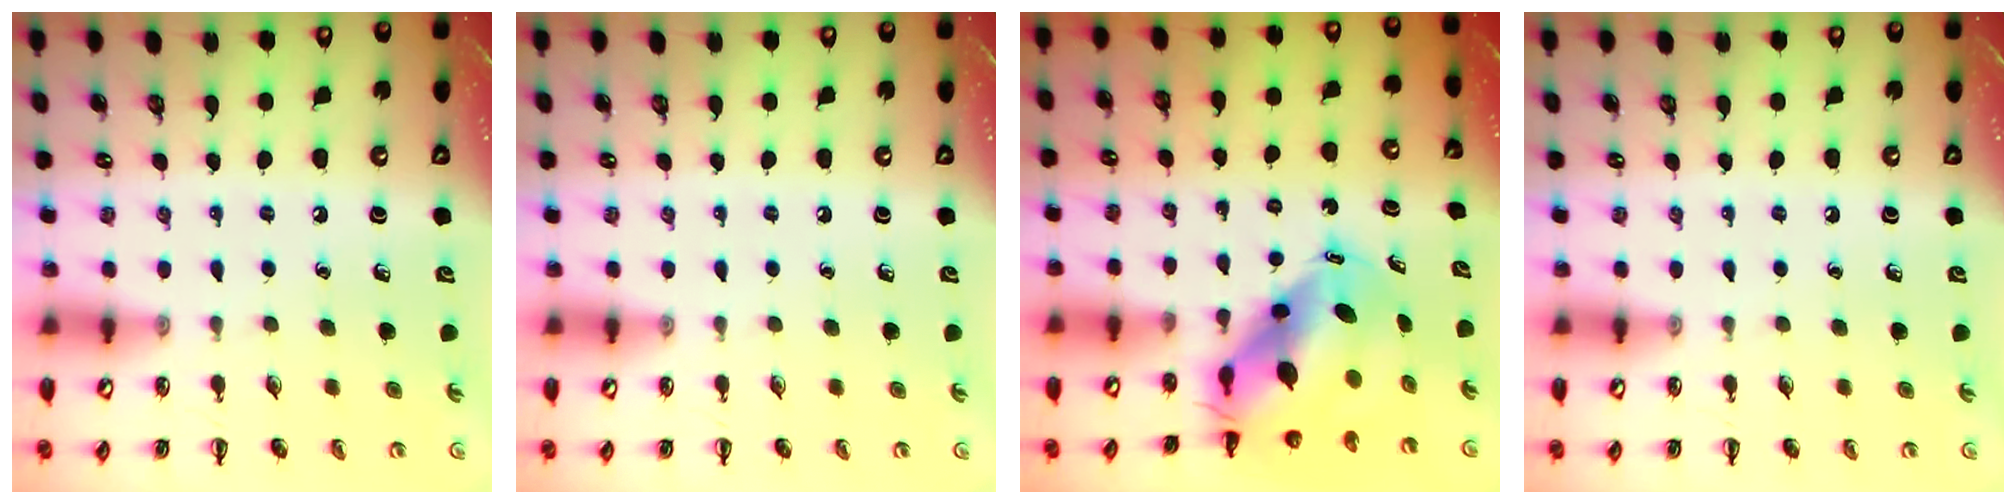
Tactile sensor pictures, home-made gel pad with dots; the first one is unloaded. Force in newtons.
{"total": 0.0}
{"total": 9.5, "press": 9.1, "slide": 2.8}
{"total": 0.0}